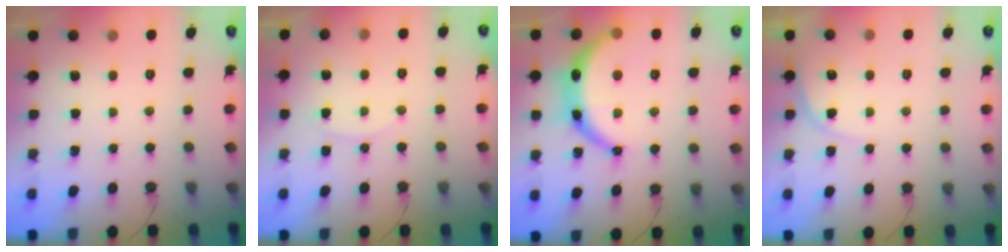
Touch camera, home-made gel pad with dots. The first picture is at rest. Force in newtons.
{"total": 6.0, "press": 6.0, "slide": 0.6}
{"total": 14.4, "press": 14.3, "slide": 1.8}
{"total": 4.8, "press": 4.7, "slide": 0.4}